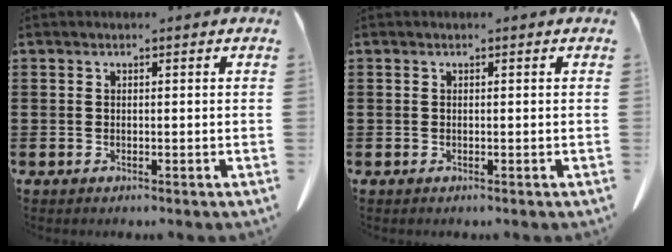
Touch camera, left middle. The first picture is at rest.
{"total": 0.0}